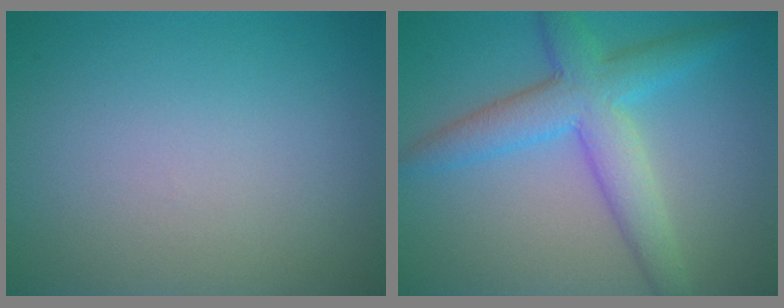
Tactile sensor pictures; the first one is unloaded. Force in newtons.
{"total": 5.7, "press": 5.7, "slide": 0.2}